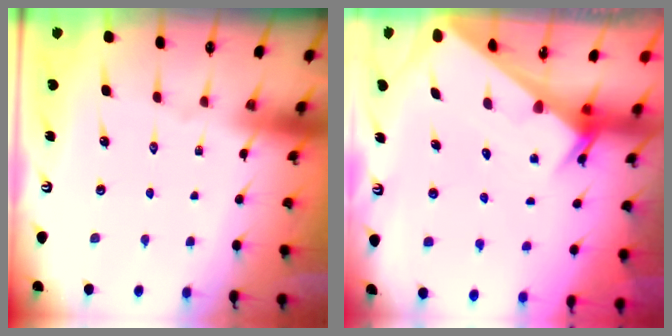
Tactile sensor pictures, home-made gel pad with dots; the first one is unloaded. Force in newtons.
{"total": 3.3, "press": 3.3, "slide": 0.4}